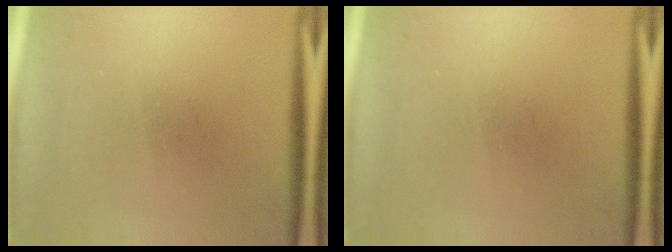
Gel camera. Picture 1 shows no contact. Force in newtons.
{"total": 0.0}